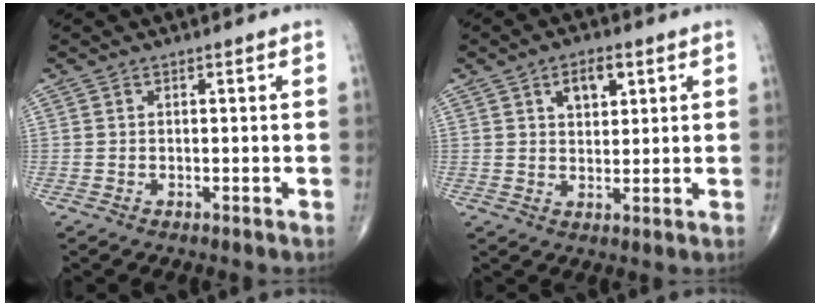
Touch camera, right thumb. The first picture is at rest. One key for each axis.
{"total": 5.5, "fx": 2.4, "fy": 3.1, "fz": 3.9, "tx": -0.040, "ty": -0.009, "tz": 0.036}